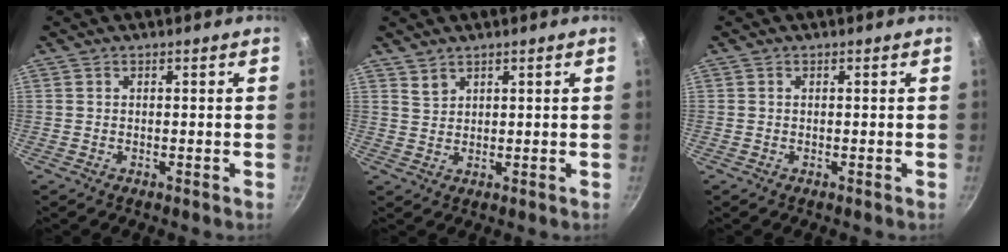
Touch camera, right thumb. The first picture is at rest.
{"total": 2.0, "force": [1.7, 1.0, 0.5], "torque": [-0.004, -0.005, 0.037]}
{"total": 0.0}